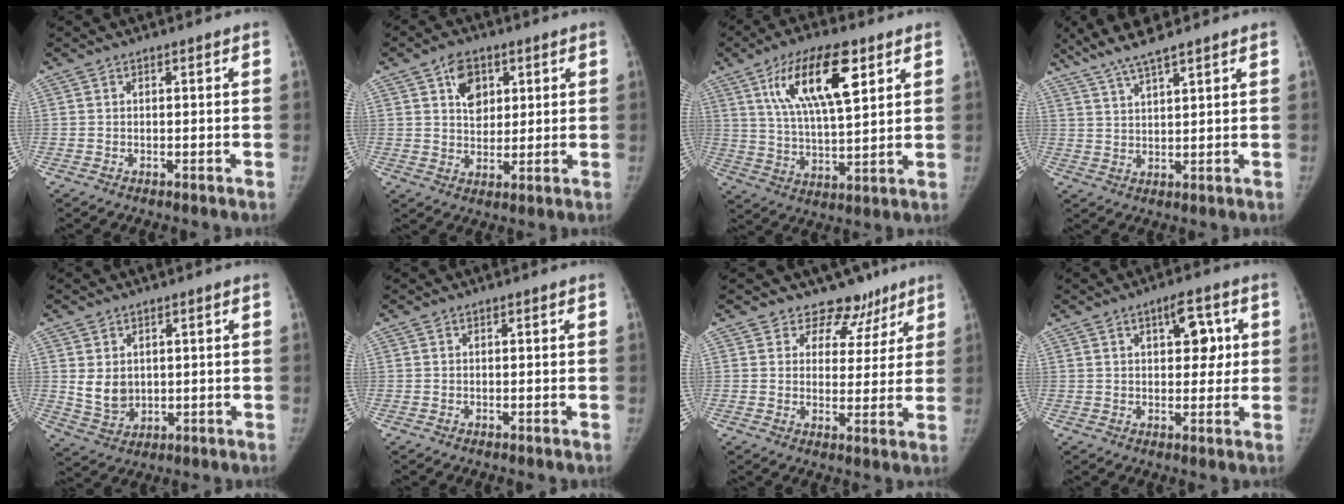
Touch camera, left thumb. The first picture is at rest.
{"total": 7.1, "force": [3.0, 5.1, 4.0], "torque": [-0.033, -0.014, 0.049]}
{"total": 16.5, "force": [7.5, 6.0, 13.4], "torque": [-0.215, -0.022, 0.134]}
{"total": 8.0, "force": [6.2, 1.0, 5.0], "torque": [-0.096, -0.012, 0.118]}
{"total": 5.7, "force": [1.1, 4.7, 3.2], "torque": [-0.034, -0.017, 0.036]}
{"total": 0.0}
{"total": 8.2, "force": [6.2, 5.5, 0.2], "torque": [0.047, -0.036, 0.074]}
{"total": 6.8, "force": [2.0, 3.6, 5.4], "torque": [-0.049, -0.003, 0.025]}